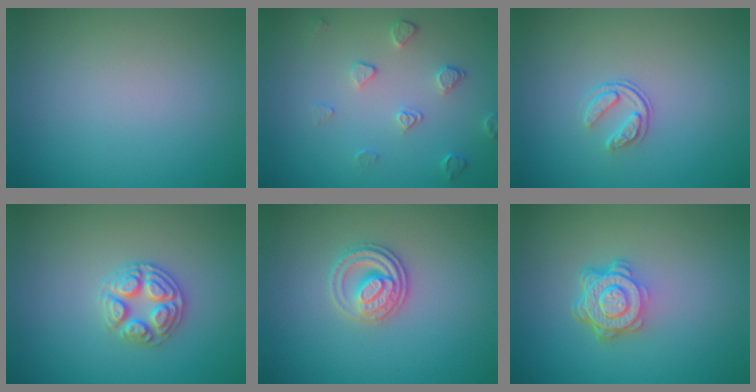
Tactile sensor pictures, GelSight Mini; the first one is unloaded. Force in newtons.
{"total": 2.0, "press": 1.3, "slide": 1.5}
{"total": 1.7, "press": 1.1, "slide": 1.3}
{"total": 2.9, "press": 2.8, "slide": 0.3}
{"total": 2.7, "press": 2.5, "slide": 0.9}
{"total": 4.8, "press": 3.4, "slide": 3.4}